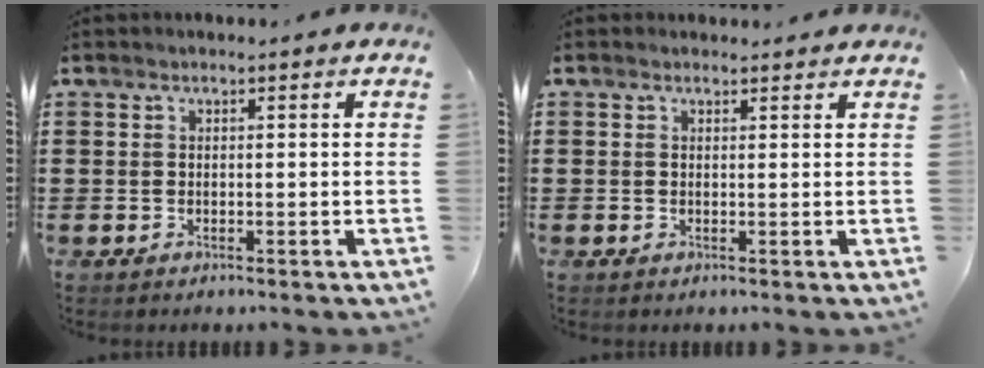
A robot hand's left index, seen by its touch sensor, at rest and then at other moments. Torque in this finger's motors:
{"motor_torque": [-1.68, -0.46, -0.97, -0.21]}